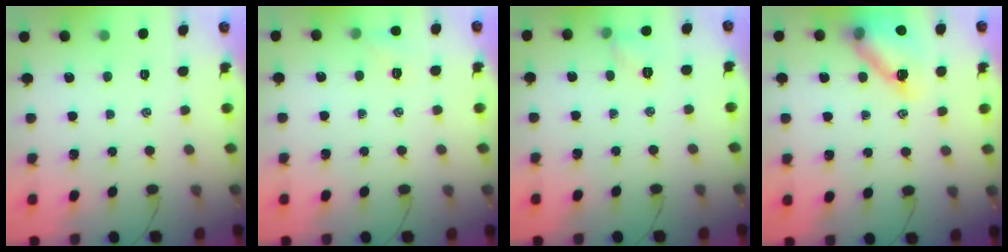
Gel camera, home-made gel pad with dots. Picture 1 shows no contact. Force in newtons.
{"total": 4.9, "press": 4.7, "slide": 1.4}
{"total": 5.4, "press": 5.3, "slide": 1.1}
{"total": 15.1, "press": 14.6, "slide": 3.8}